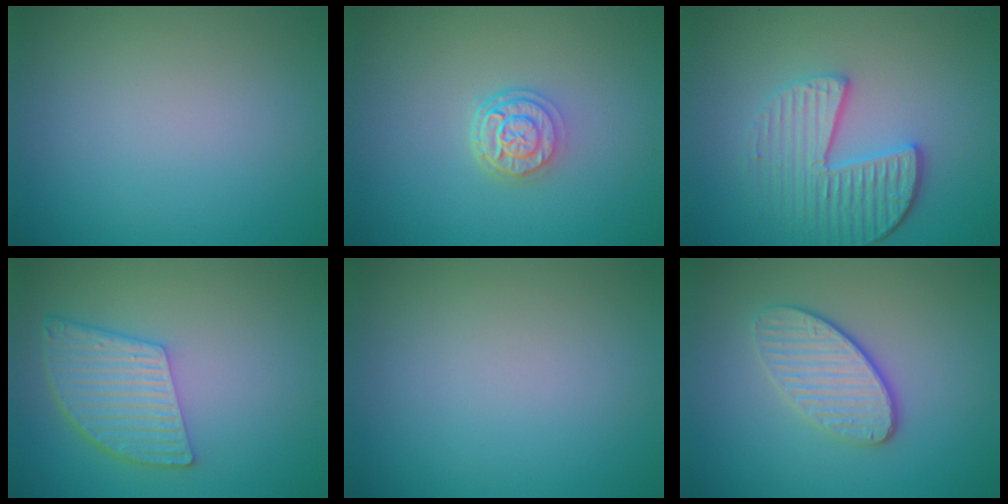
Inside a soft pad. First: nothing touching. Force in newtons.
{"total": 3.1, "press": 2.5, "slide": 1.9}
{"total": 4.2, "press": 3.7, "slide": 2.0}
{"total": 5.8, "press": 4.3, "slide": 3.8}
{"total": 0.0}
{"total": 3.5, "press": 3.0, "slide": 1.9}